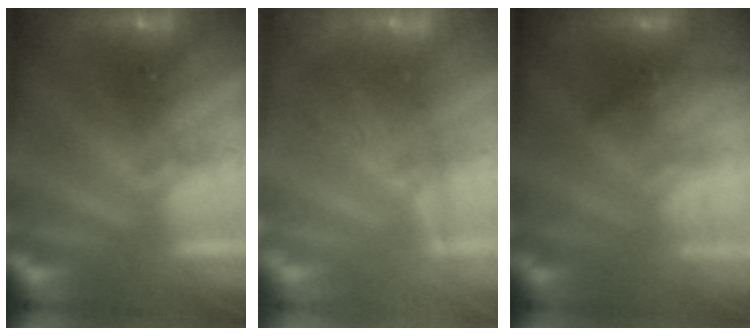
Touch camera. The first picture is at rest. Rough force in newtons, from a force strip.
{"total": 2.3}
{"total": 1.9}